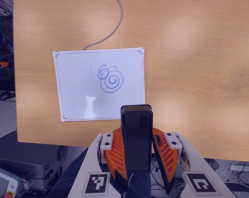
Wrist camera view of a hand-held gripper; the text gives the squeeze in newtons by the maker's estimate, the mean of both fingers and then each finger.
{"total": 6.4, "left": 6.3, "right": 6.5}